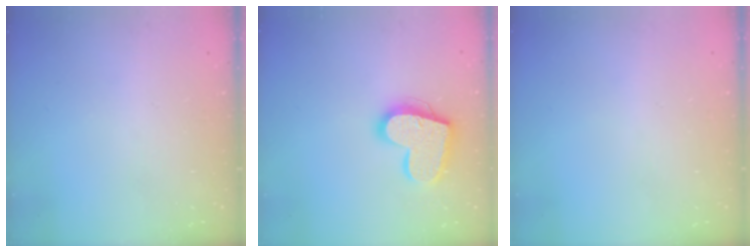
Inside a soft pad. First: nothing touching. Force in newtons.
{"total": 17.9, "press": 17.9, "slide": 1.3}
{"total": 0.6, "press": 0.6, "slide": 0.2}